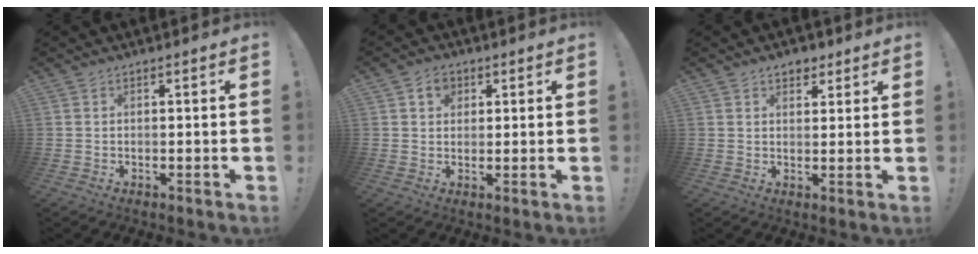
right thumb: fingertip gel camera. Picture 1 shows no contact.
{"total": 4.5, "force": [1.8, 3.7, 2.0], "torque": [-0.031, 0.002, 0.032]}
{"total": 3.9, "force": [2.4, 2.8, 1.2], "torque": [-0.002, -0.010, 0.041]}